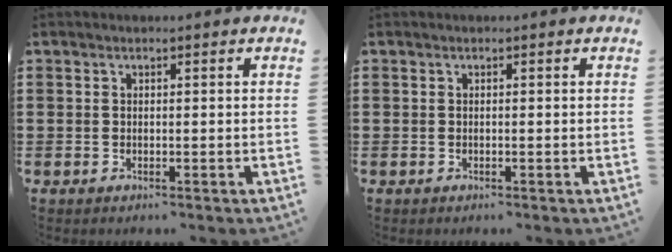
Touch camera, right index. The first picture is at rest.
{"total": 0.0}